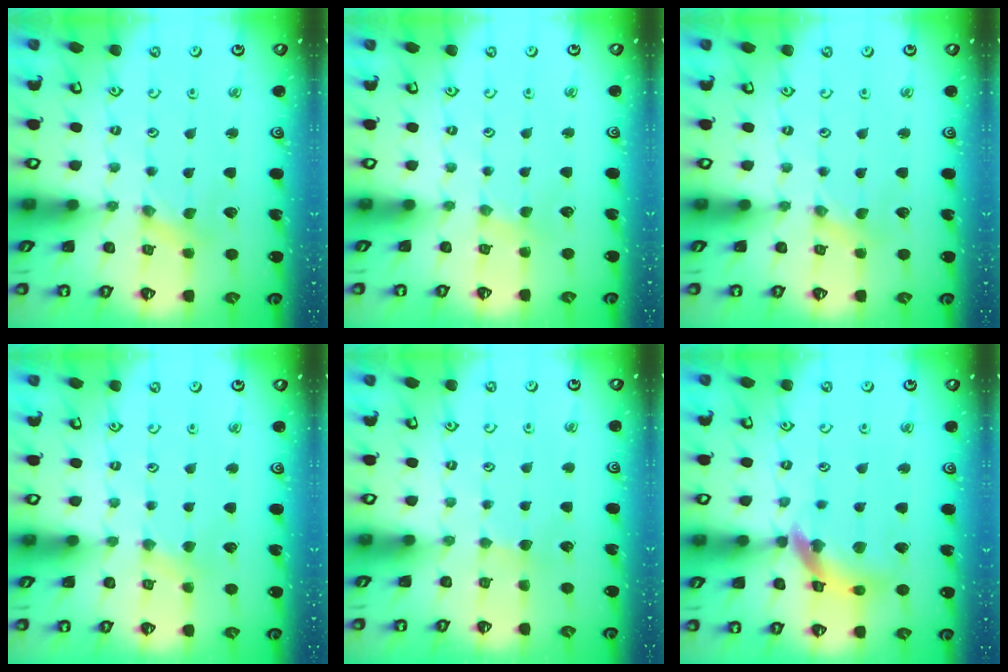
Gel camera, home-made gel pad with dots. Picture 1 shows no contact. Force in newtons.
{"total": 1.5, "press": 1.5, "slide": 0.3}
{"total": 0.0}
{"total": 2.1, "press": 2.0, "slide": 0.4}
{"total": 2.3, "press": 2.2, "slide": 0.4}
{"total": 13.5, "press": 13.4, "slide": 1.6}